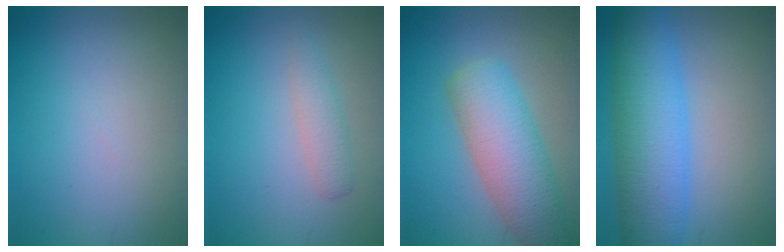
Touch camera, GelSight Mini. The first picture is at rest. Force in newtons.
{"total": 1.8, "press": 1.8, "slide": 0.0}
{"total": 6.8, "press": 6.8, "slide": 0.5}
{"total": 8.8, "press": 8.8, "slide": 0.2}